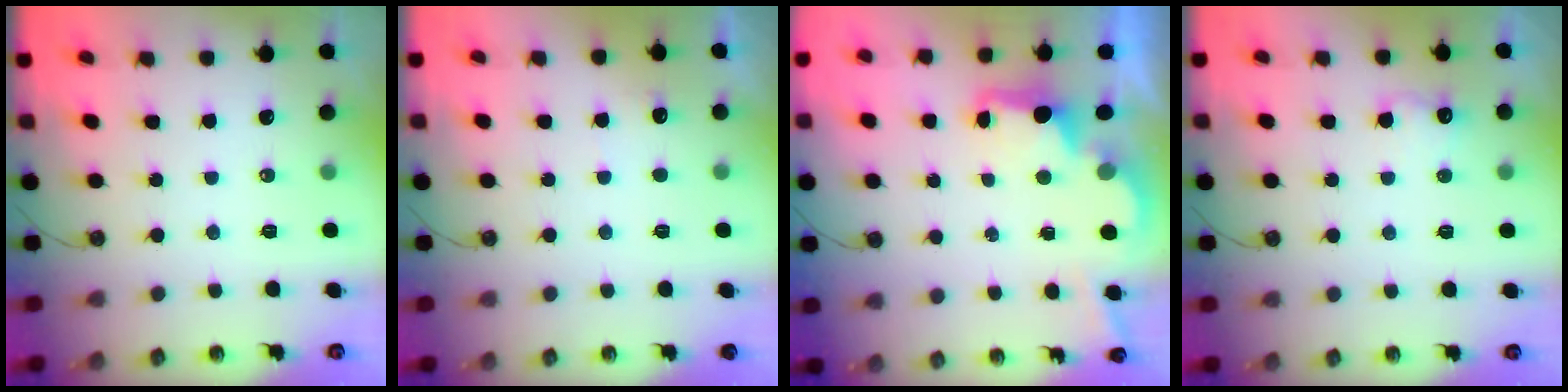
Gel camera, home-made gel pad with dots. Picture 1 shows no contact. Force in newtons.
{"total": 3.9, "press": 3.7, "slide": 1.2}
{"total": 2.7, "press": 2.6, "slide": 0.8}
{"total": 6.6, "press": 6.5, "slide": 1.1}